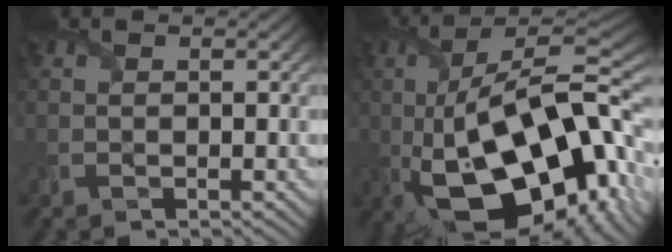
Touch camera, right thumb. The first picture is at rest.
{"total": 22.3, "force": [-4.4, 10.2, 19.3], "torque": [-0.315, -0.008, -0.078]}